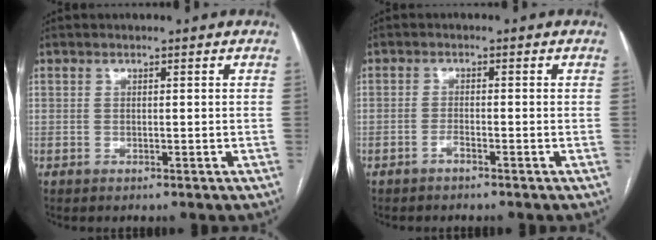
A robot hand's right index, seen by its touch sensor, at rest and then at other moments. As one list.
[{"total": 1.2, "force": [-1.0, 0.1, 0.7], "torque": [-0.015, 0.002, -0.018]}]